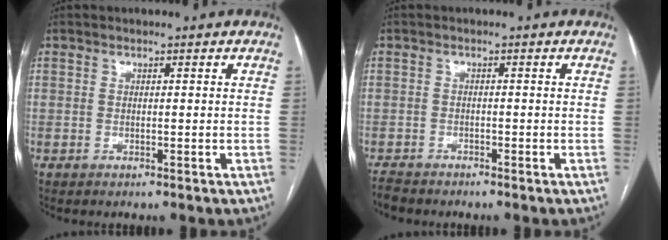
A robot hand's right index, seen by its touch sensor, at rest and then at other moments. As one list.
[{"total": 2.2, "force": [-2.2, 0.4, 0.1], "torque": [-0.004, -0.009, -0.039]}]